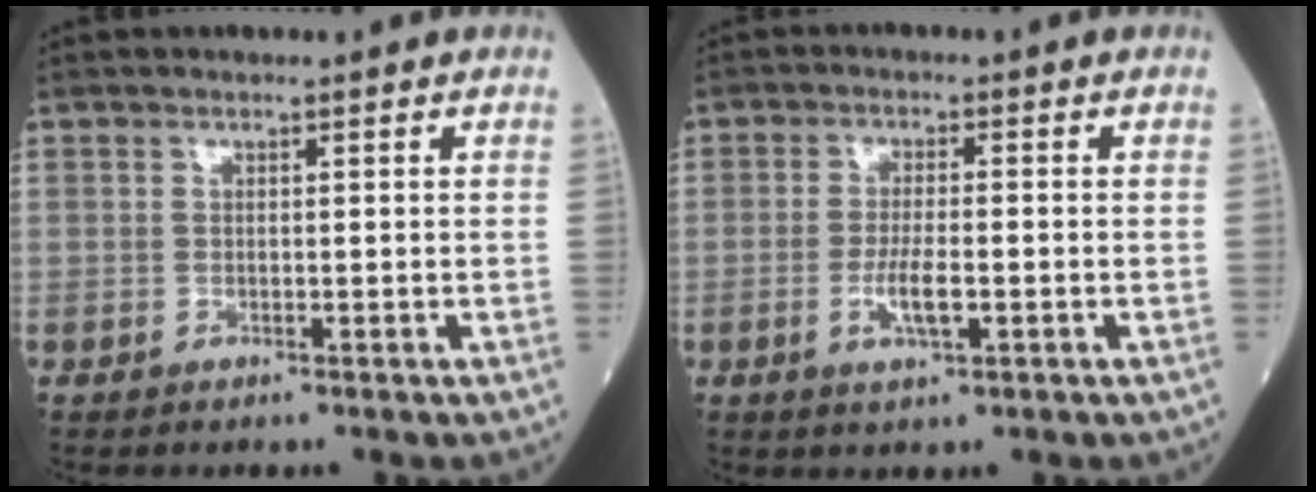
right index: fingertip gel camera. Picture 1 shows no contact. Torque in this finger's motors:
{"motor_torque": [0.12, -0.21, 0.11, 0.08]}